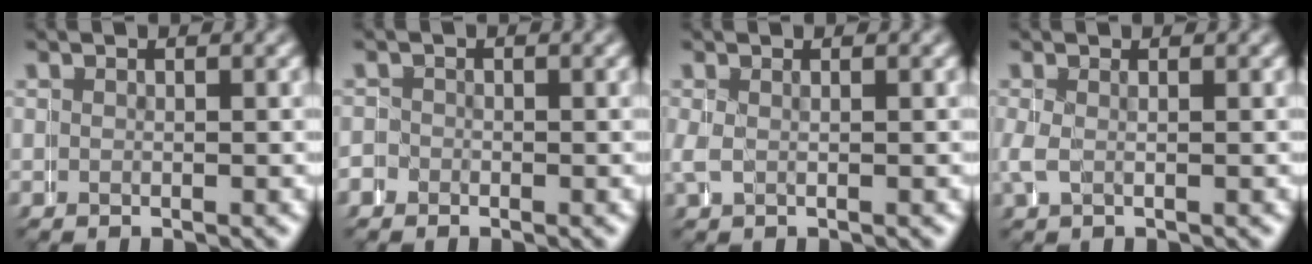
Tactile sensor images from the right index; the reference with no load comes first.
{"total": 1.6, "force": [-0.8, 1.4, 0.0], "torque": [-0.004, 0.003, -0.018]}
{"total": 1.4, "force": [0.3, 1.1, 0.8], "torque": [-0.025, -0.003, 0.008]}
{"total": 1.7, "force": [0.1, 1.2, 1.2], "torque": [-0.039, -0.007, 0.005]}